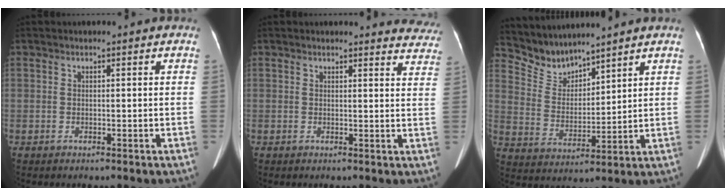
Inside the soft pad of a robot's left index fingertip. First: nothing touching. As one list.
[{"total": 7.4, "force": [7.3, 1.5, 0.2], "torque": [0.035, -0.035, 0.041]}, {"total": 7.1, "force": [7.0, 1.1, 0.2], "torque": [-0.020, 0.004, 0.155]}]